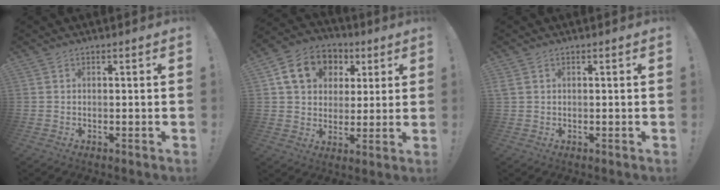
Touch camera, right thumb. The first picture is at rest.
{"total": 14.7, "force": [5.8, 11.5, 7.0], "torque": [-0.096, -0.015, 0.113]}
{"total": 1.2, "force": [0.6, 0.9, 0.7], "torque": [-0.020, 0.006, 0.012]}